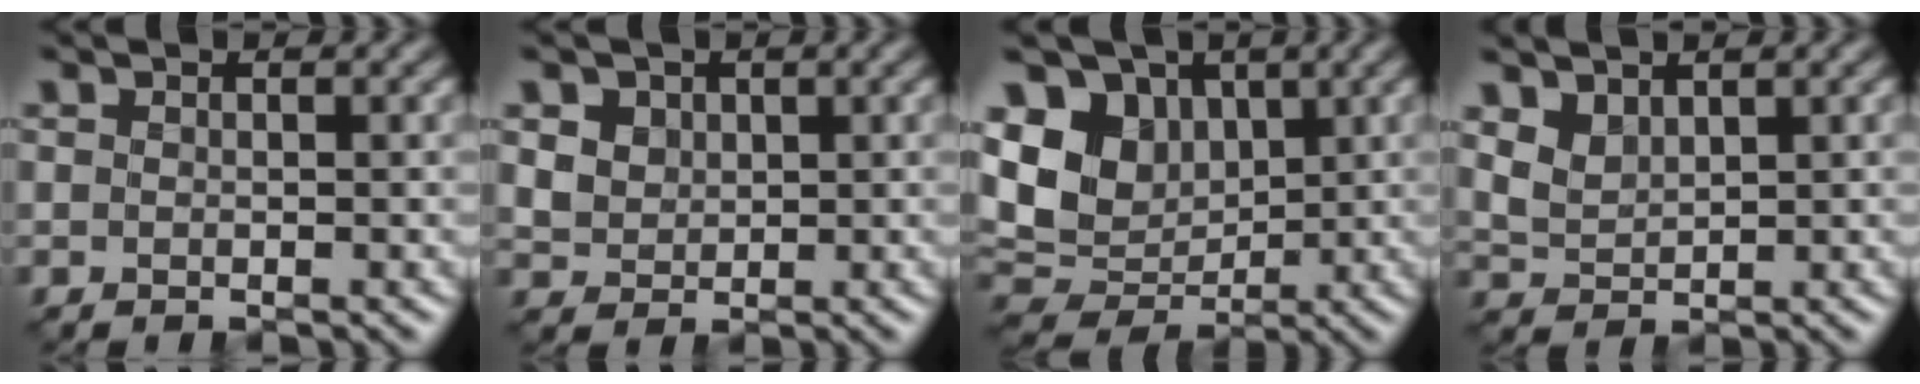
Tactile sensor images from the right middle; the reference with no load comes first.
{"total": 3.6, "force": [1.7, 2.7, 1.6], "torque": [-0.061, 0.000, 0.038]}
{"total": 8.8, "force": [2.3, 6.9, 5.0], "torque": [-0.107, 0.002, 0.028]}
{"total": 2.8, "force": [1.9, 1.5, 1.4], "torque": [-0.037, -0.002, 0.044]}